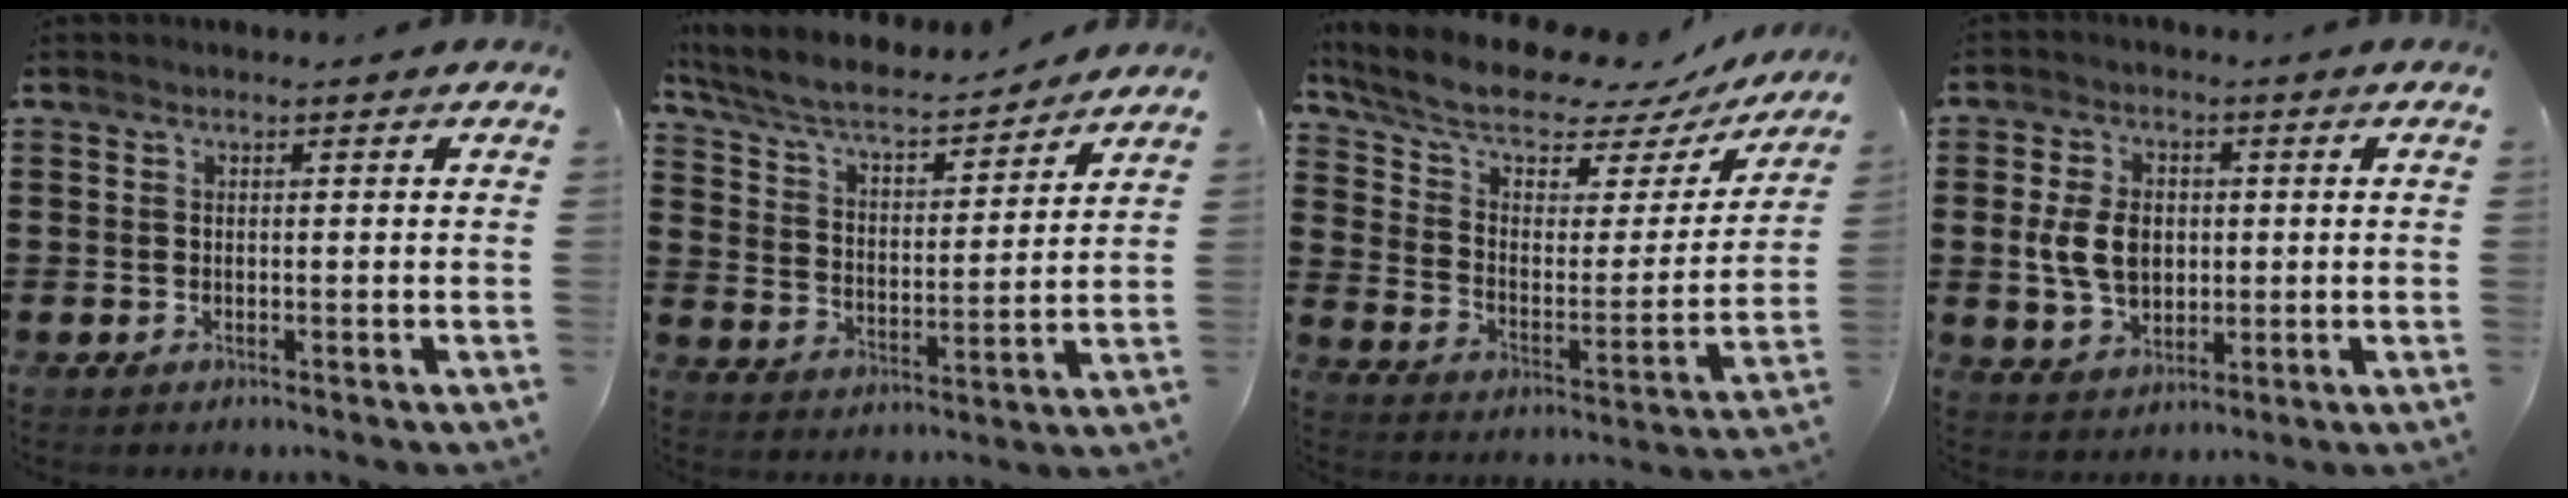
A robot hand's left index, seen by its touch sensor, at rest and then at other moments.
{"total": 6.1, "force": [5.2, 1.1, 2.9], "torque": [-0.078, -0.032, 0.084]}
{"total": 9.7, "force": [8.0, 3.2, 4.5], "torque": [-0.115, -0.047, 0.138]}
{"total": 7.6, "force": [0.3, 5.5, 5.2], "torque": [-0.121, 0.006, -0.001]}